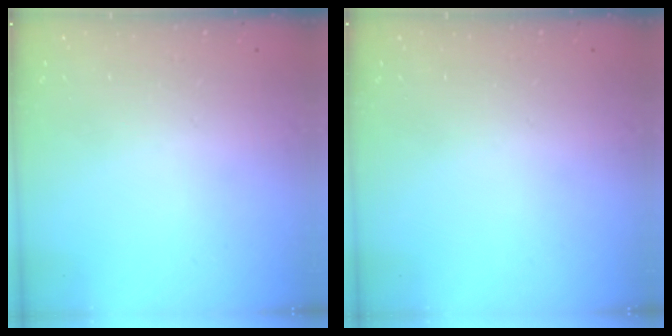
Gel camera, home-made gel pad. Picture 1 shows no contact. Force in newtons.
{"total": 0.0}